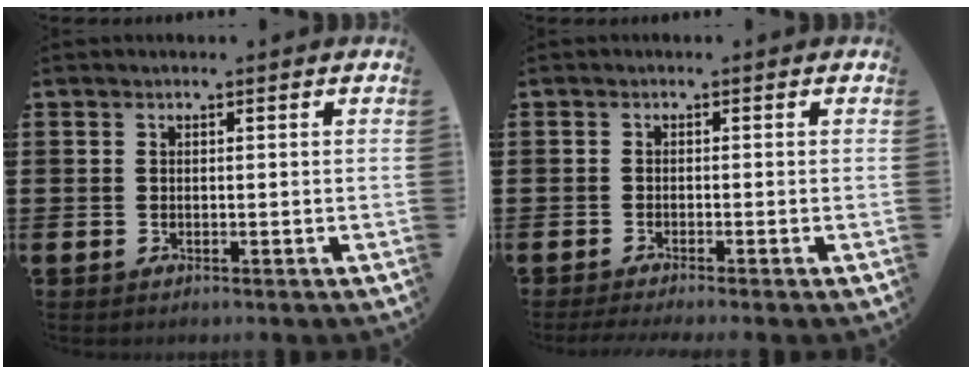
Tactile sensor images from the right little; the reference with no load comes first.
{"total": 1.0, "force": [-0.8, 0.0, 0.6], "torque": [-0.009, -0.002, -0.015]}